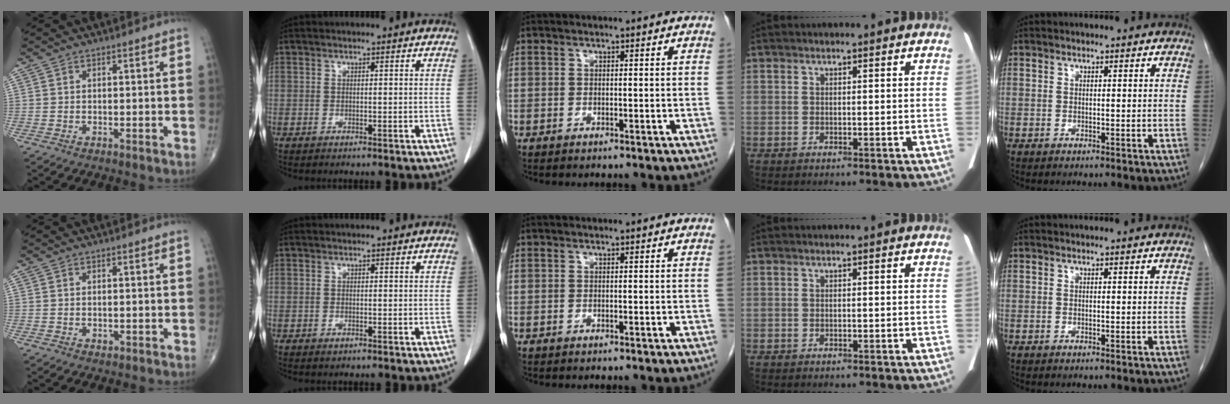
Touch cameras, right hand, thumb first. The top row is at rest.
{"thumb": {"total": 0.9, "force": [-0.2, 0.6, 0.6], "torque": [-0.005, 0.000, 0.000]}, "index": {"total": 0.7, "force": [-0.4, 0.4, 0.4], "torque": [-0.010, -0.001, -0.004]}}